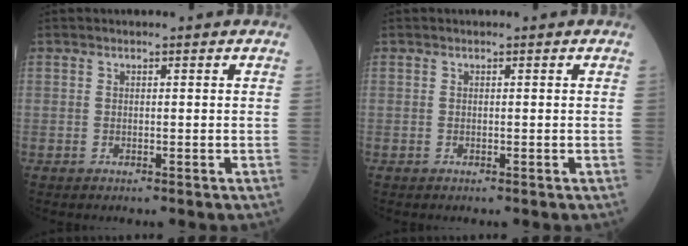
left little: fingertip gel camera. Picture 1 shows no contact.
{"total": 0.0}